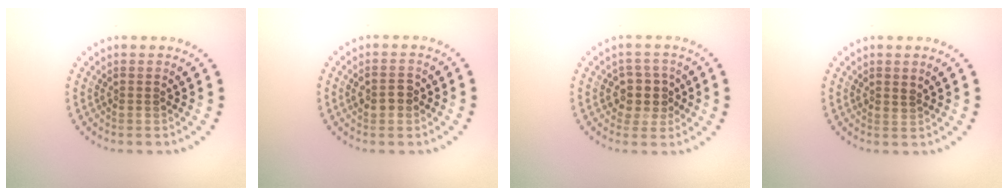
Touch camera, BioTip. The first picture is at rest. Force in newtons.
{"total": 2.1, "press": 2.1, "slide": 0.2}
{"total": 3.0, "press": 2.6, "slide": 1.5}
{"total": 0.6, "press": 0.3, "slide": 0.5}